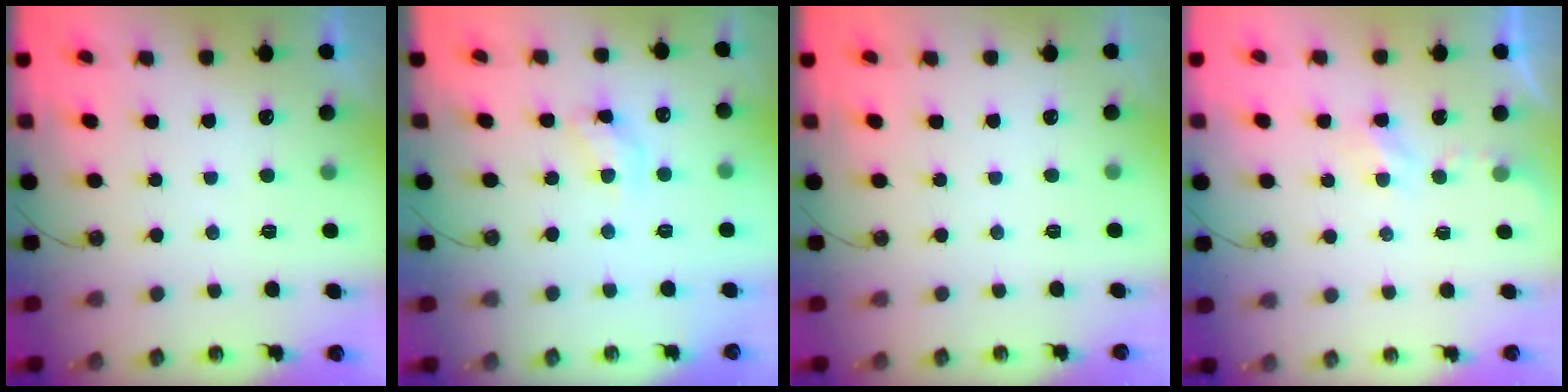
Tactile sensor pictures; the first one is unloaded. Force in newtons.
{"total": 10.3, "press": 10.3, "slide": 0.6}
{"total": 0.0}
{"total": 2.2, "press": 2.1, "slide": 0.4}